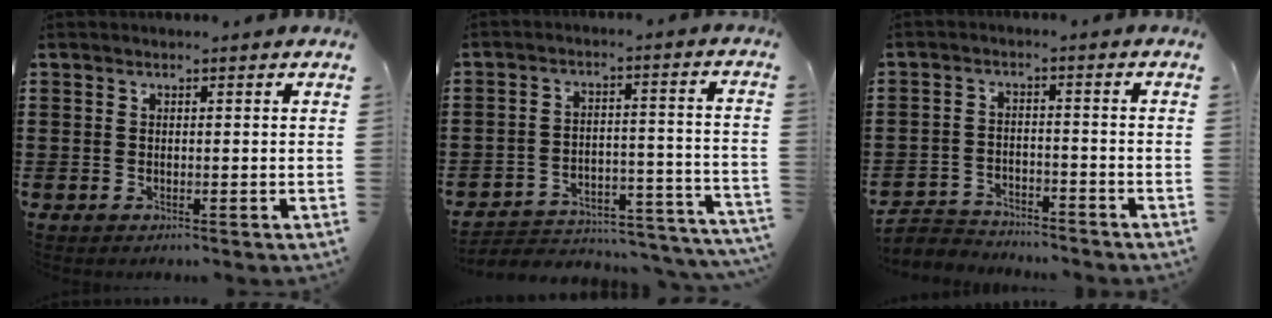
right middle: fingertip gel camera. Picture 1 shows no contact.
{"total": 3.5, "force": [-3.1, 1.1, 0.9], "torque": [-0.023, -0.001, -0.070]}
{"total": 3.3, "force": [-3.2, 0.7, 0.1], "torque": [-0.015, 0.001, -0.073]}